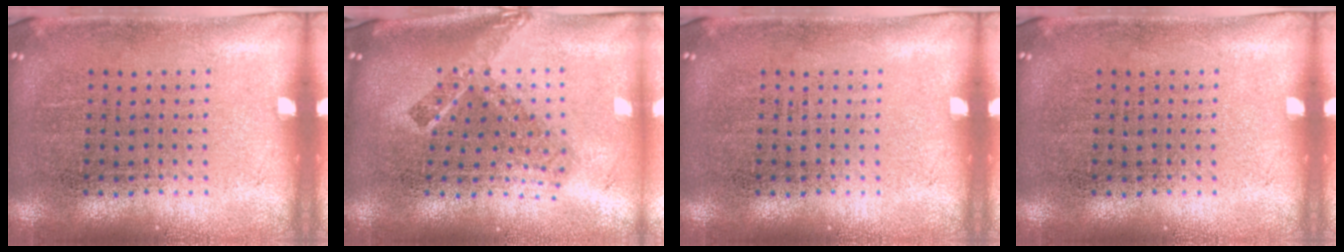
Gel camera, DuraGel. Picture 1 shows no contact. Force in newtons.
{"total": 2.4, "press": 1.6, "slide": 1.8}
{"total": 0.0}
{"total": 0.0}